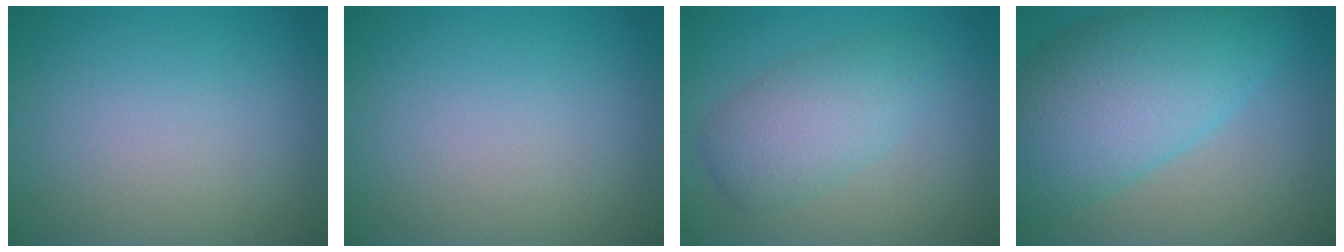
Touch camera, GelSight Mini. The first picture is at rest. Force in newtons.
{"total": 0.0}
{"total": 4.2, "press": 4.2, "slide": 0.1}
{"total": 10.3, "press": 10.3, "slide": 0.4}